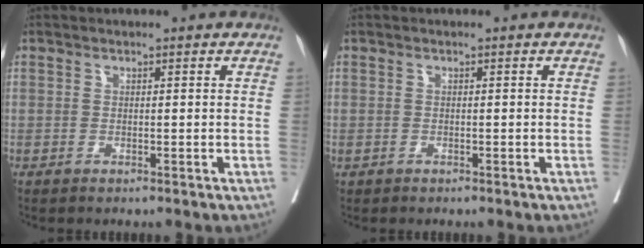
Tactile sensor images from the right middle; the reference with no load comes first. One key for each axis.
{"total": 0.0}